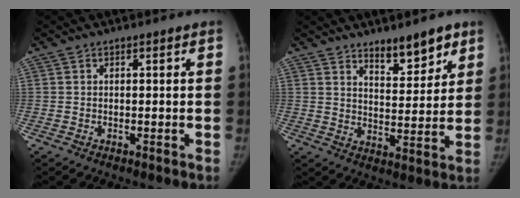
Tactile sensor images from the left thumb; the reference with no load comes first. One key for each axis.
{"total": 8.6, "fx": 6.3, "fy": 3.2, "fz": 4.9, "tx": -0.041, "ty": -0.047, "tz": 0.099}